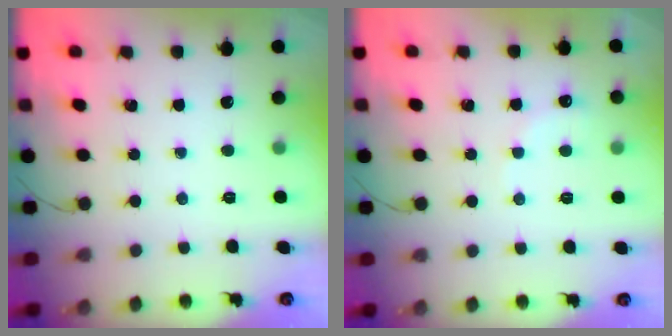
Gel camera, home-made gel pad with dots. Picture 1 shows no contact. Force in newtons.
{"total": 6.1, "press": 5.9, "slide": 1.4}